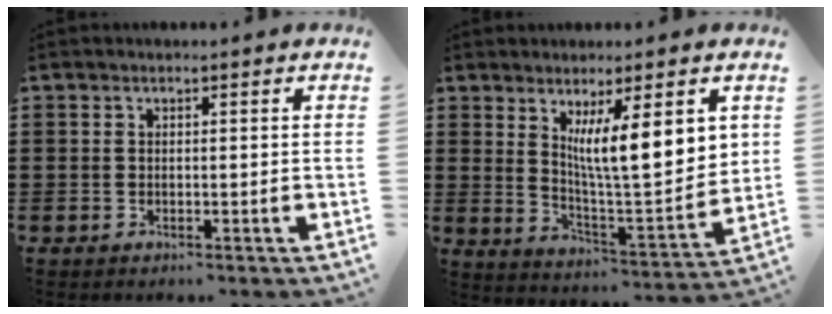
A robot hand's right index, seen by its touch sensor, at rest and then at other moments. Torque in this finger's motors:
{"motor_torque": [1.62, 0.51, 1.05, 0.21]}